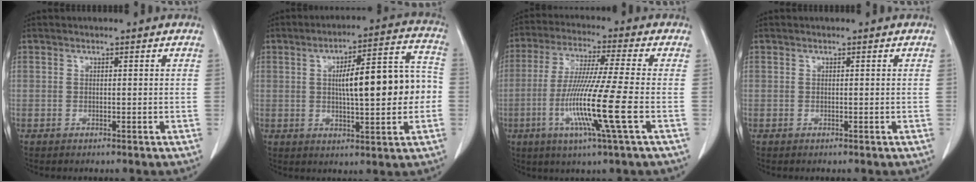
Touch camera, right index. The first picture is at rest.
{"total": 14.1, "force": [-0.1, 3.2, 13.7], "torque": [-0.198, 0.035, 0.003]}
{"total": 13.3, "force": [-3.8, -1.3, 12.7], "torque": [-0.253, -0.027, -0.078]}
{"total": 0.0}